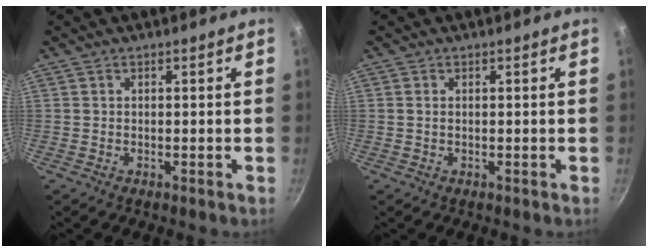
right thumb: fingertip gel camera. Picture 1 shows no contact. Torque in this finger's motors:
{"motor_torque": [-0.42, 0.10, -0.28, 0.23, -0.02]}